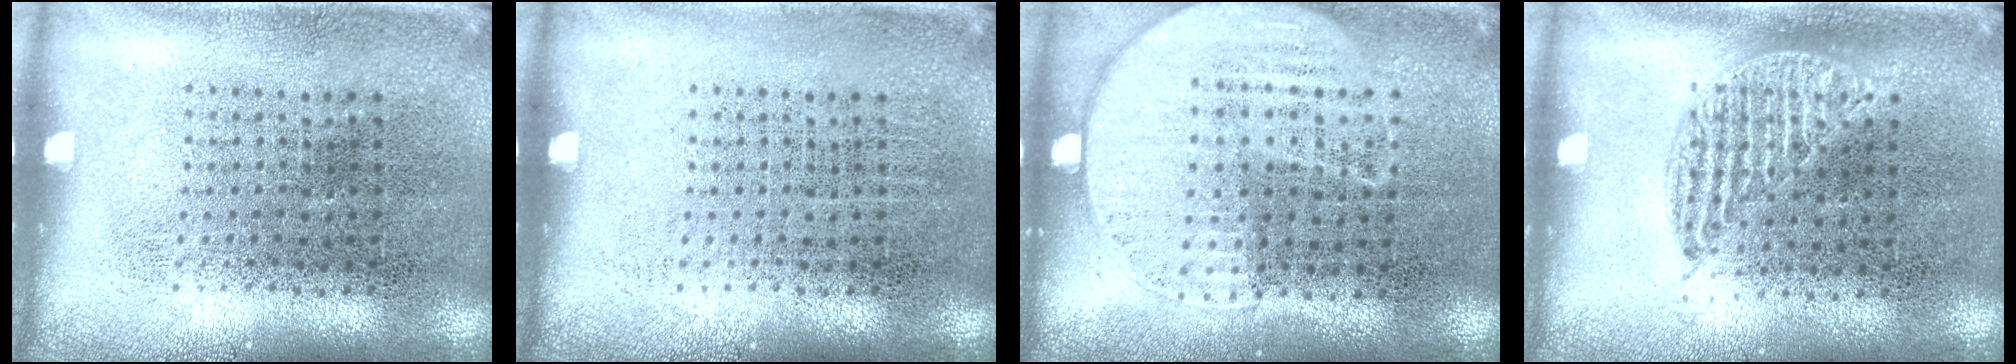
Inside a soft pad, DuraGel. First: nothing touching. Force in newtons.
{"total": 0.0}
{"total": 1.1, "press": 1.0, "slide": 0.5}
{"total": 0.9, "press": 0.8, "slide": 0.4}